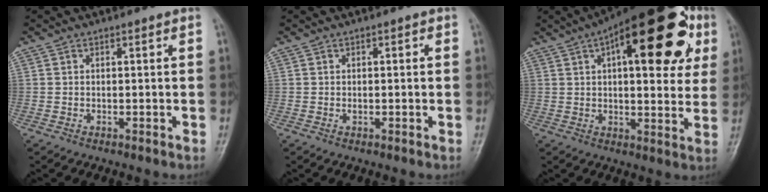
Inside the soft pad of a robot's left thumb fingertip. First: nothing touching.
{"total": 1.0, "force": [0.0, 0.7, 0.7], "torque": [-0.004, 0.004, -0.001]}
{"total": 26.4, "force": [9.9, 10.9, 21.9], "torque": [-0.281, 0.020, 0.131]}